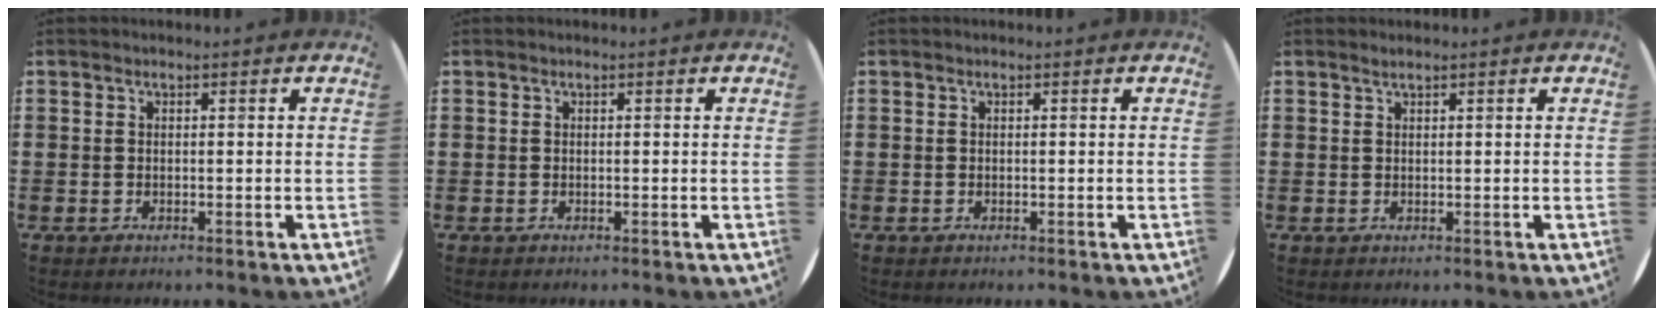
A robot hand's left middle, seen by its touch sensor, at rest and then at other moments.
{"total": 0.0}
{"total": 0.0}
{"total": 0.6, "force": [0.6, -0.1, 0.3], "torque": [-0.004, 0.000, 0.010]}